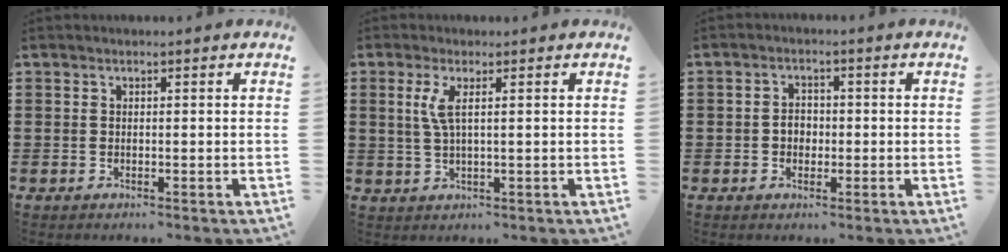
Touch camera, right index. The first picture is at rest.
{"total": 3.3, "force": [0.8, 0.3, 3.1], "torque": [-0.072, -0.003, 0.009]}
{"total": 2.3, "force": [-0.4, 1.8, 1.4], "torque": [-0.029, 0.006, -0.011]}